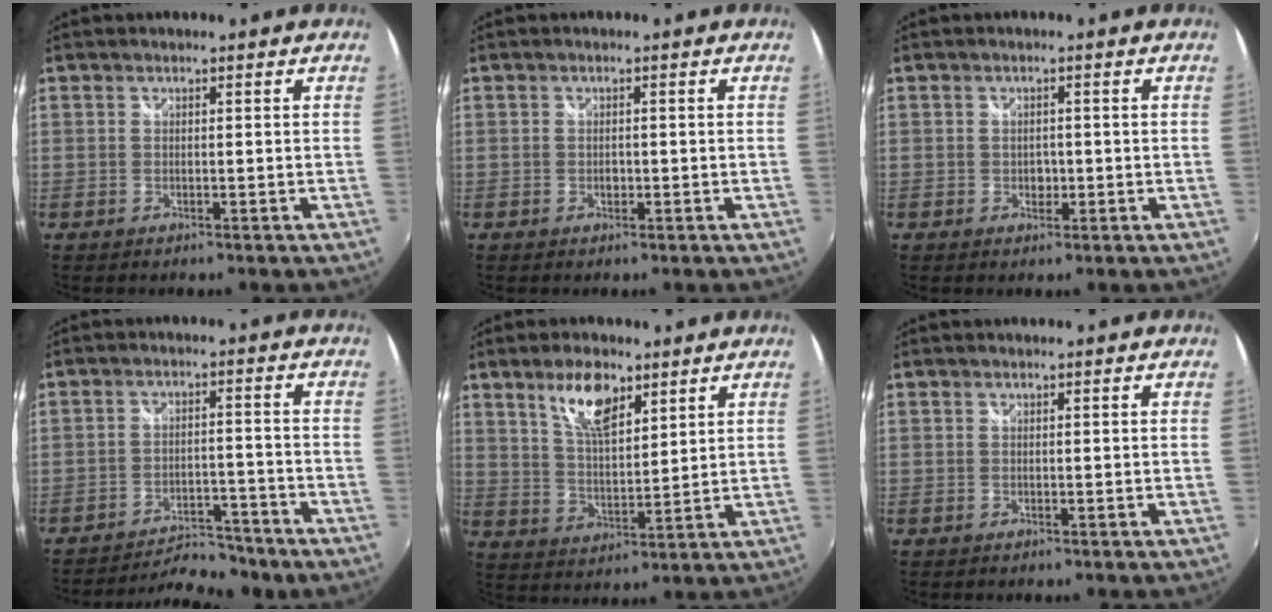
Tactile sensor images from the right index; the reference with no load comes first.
{"total": 1.1, "force": [-0.3, 0.9, 0.7], "torque": [-0.012, 0.001, -0.006]}
{"total": 1.9, "force": [-0.4, 1.6, 0.9], "torque": [-0.013, 0.001, -0.006]}
{"total": 10.3, "force": [-9.7, 2.1, 2.7], "torque": [-0.070, 0.003, -0.141]}
{"total": 9.0, "force": [5.5, 3.6, 6.2], "torque": [-0.110, 0.008, 0.107]}
{"total": 0.0}